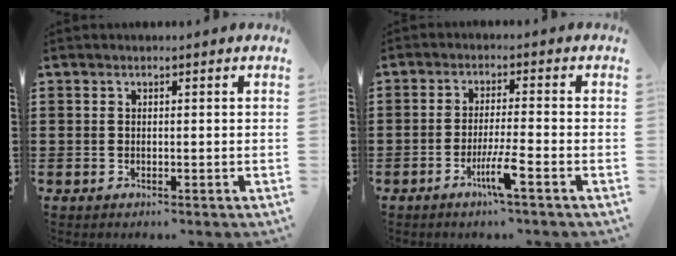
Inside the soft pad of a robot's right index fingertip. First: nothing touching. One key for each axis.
{"total": 4.9, "fx": -2.7, "fy": -0.1, "fz": 4.2, "tx": -0.082, "ty": -0.014, "tz": -0.050}